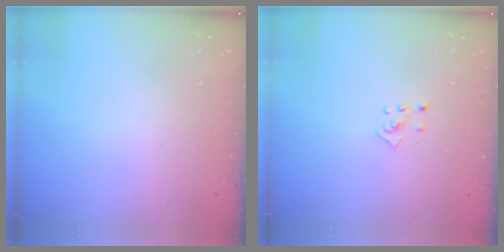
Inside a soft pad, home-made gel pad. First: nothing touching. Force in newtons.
{"total": 2.5, "press": 2.4, "slide": 0.8}